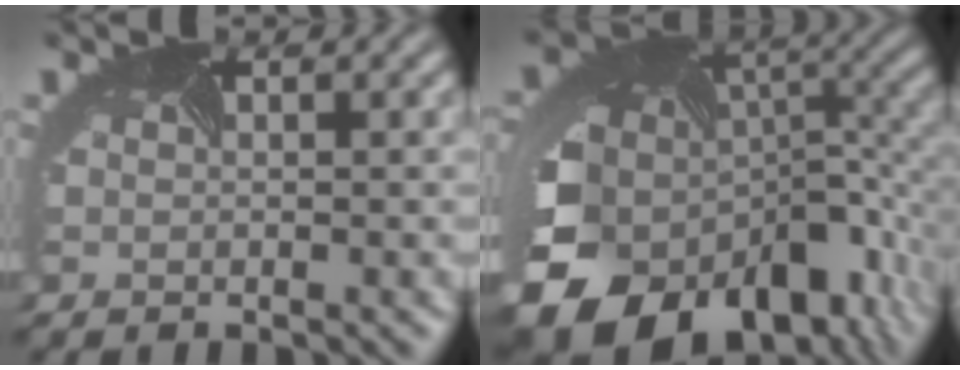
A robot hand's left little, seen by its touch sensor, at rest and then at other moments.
{"total": 19.6, "force": [-7.7, 13.7, 11.6], "torque": [-0.249, -0.053, -0.085]}